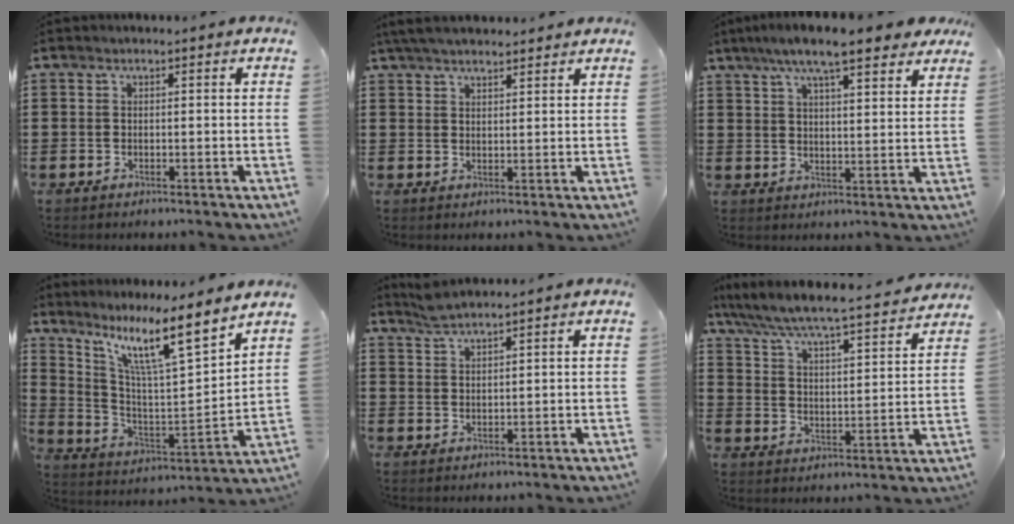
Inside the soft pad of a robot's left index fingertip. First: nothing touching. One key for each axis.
{"total": 4.0, "fx": 3.6, "fy": 0.6, "fz": 1.6, "tx": -0.041, "ty": -0.001, "tz": 0.068}
{"total": 8.6, "fx": 6.8, "fy": 1.4, "fz": 5.1, "tx": -0.112, "ty": -0.012, "tz": 0.120}
{"total": 11.1, "fx": 8.0, "fy": 0.5, "fz": 7.6, "tx": -0.169, "ty": -0.049, "tz": 0.126}
{"total": 2.6, "fx": 2.4, "fy": 0.0, "fz": 1.0, "tx": -0.024, "ty": 0.000, "tz": 0.046}
{"total": 5.6, "fx": 5.3, "fy": -0.4, "fz": 1.8, "tx": -0.061, "ty": -0.045, "tz": 0.082}